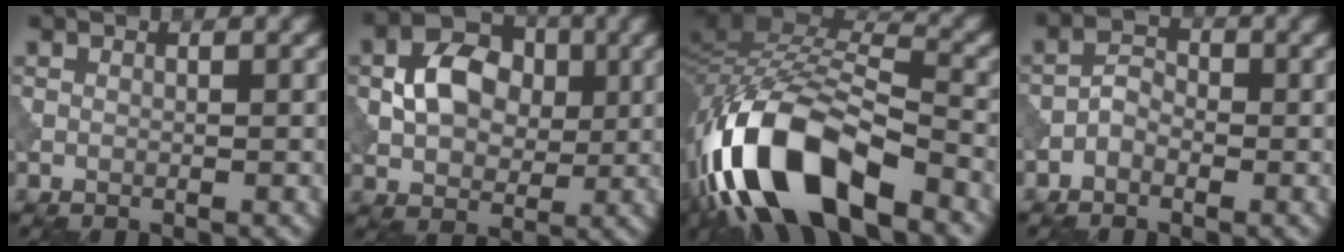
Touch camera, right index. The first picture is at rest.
{"total": 6.1, "force": [0.5, 4.5, 4.0], "torque": [-0.071, 0.006, 0.007]}
{"total": 13.7, "force": [-6.6, 5.7, 10.5], "torque": [-0.193, 0.005, -0.126]}
{"total": 1.9, "force": [-1.0, 1.2, 1.1], "torque": [-0.018, 0.010, -0.024]}